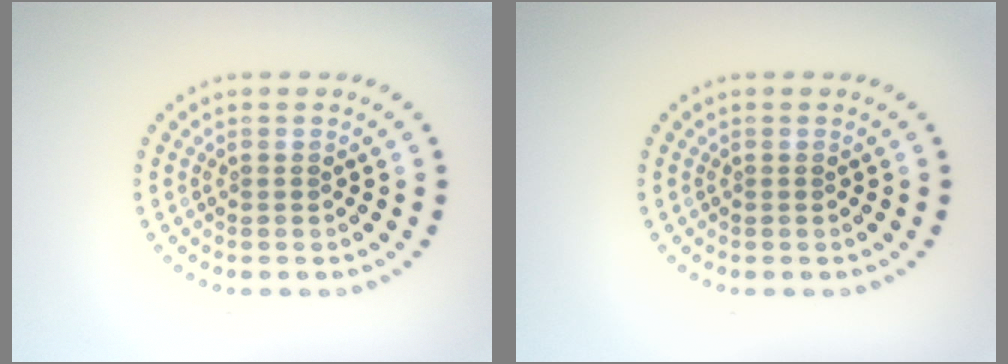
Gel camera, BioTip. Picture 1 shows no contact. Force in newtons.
{"total": 0.0}